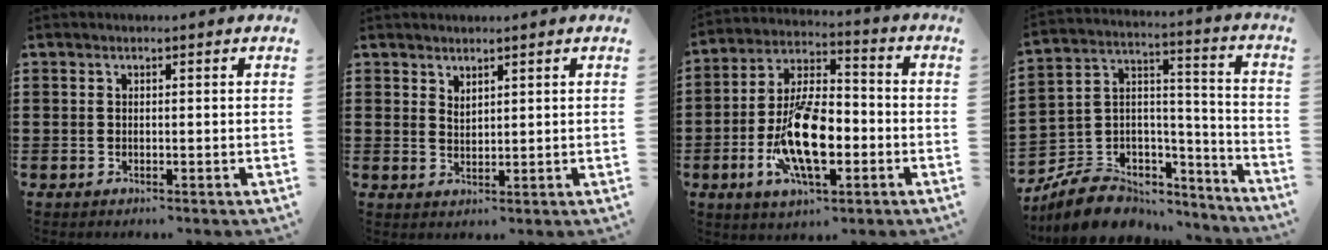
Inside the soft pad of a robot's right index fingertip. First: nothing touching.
{"total": 1.7, "force": [1.7, 0.4, 0.0], "torque": [-0.003, 0.003, 0.032]}
{"total": 13.4, "force": [-3.9, 5.8, 11.4], "torque": [-0.233, 0.000, -0.068]}
{"total": 8.6, "force": [-6.4, 5.4, 1.9], "torque": [-0.057, 0.010, -0.117]}